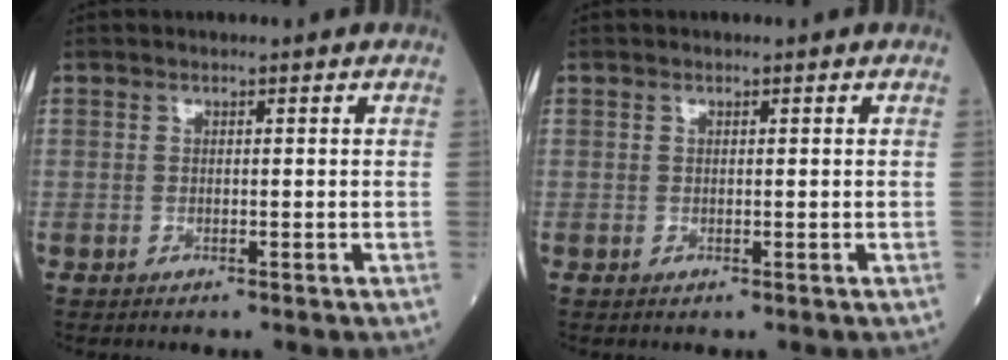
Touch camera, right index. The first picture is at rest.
{"total": 0.0}